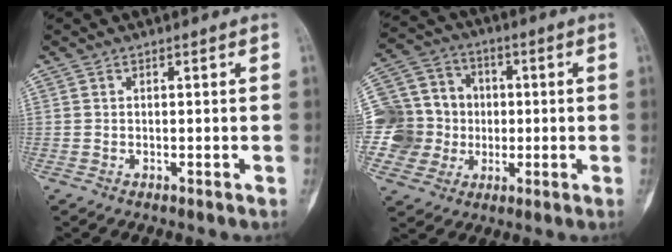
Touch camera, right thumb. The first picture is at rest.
{"total": 15.4, "force": [-0.6, 14.2, 5.8], "torque": [-0.091, 0.032, -0.004]}